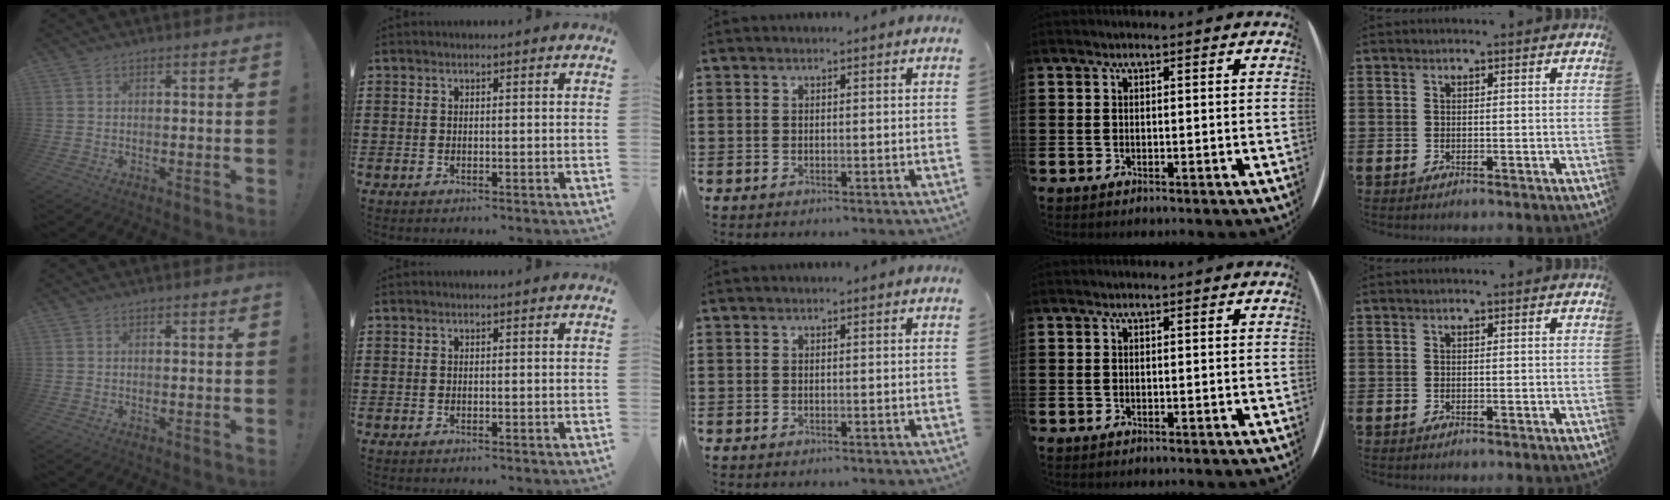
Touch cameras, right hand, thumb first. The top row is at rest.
{}